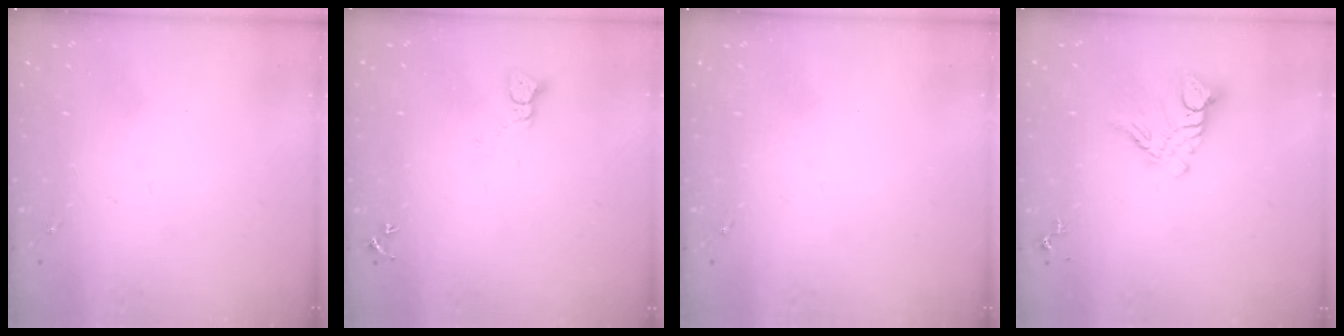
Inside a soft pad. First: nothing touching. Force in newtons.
{"total": 2.2, "press": 2.2, "slide": 0.2}
{"total": 0.0}
{"total": 9.8, "press": 9.7, "slide": 0.8}